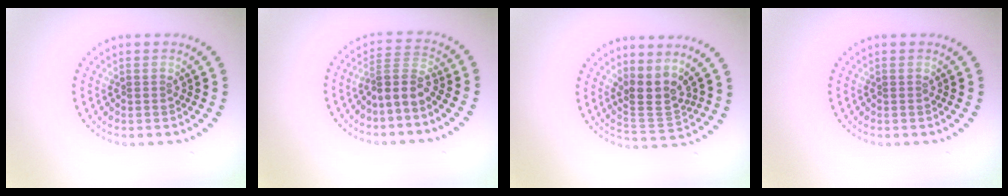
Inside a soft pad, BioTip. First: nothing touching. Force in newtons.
{"total": 2.9, "press": 1.9, "slide": 2.1}
{"total": 3.3, "press": 2.7, "slide": 1.9}
{"total": 0.0}